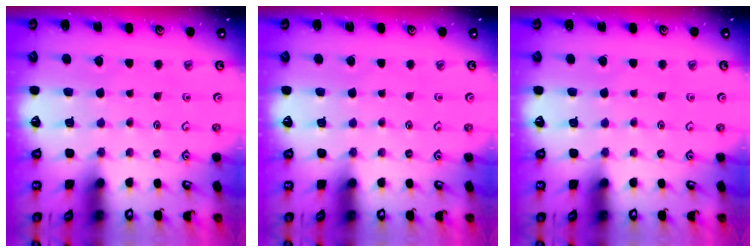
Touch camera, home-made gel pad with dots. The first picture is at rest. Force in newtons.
{"total": 0.0}
{"total": 0.0}